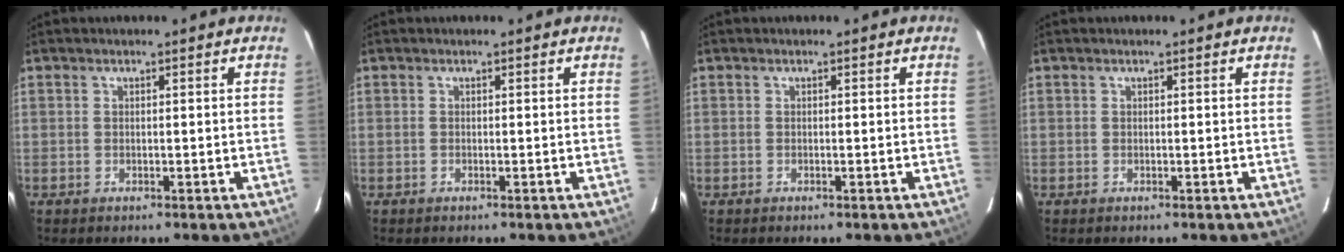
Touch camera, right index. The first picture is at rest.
{"total": 0.0}
{"total": 0.0}
{"total": 0.0}